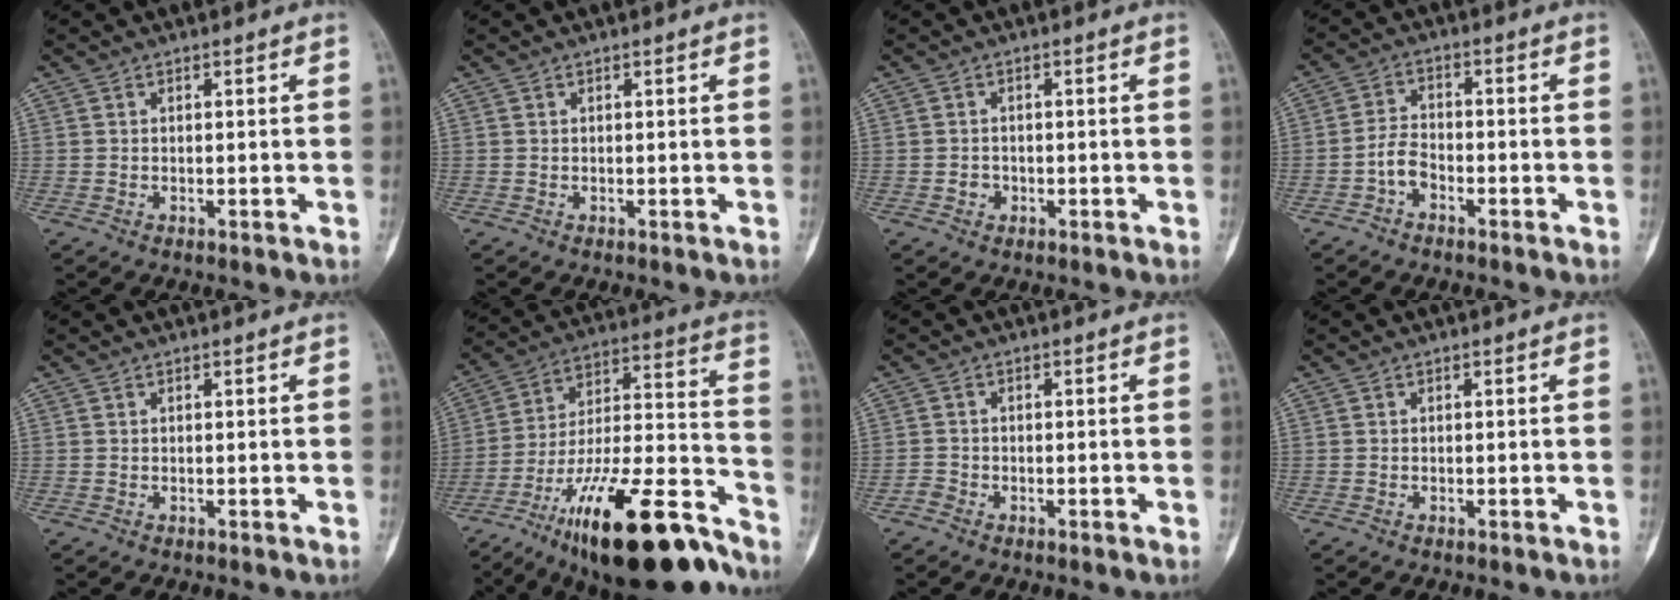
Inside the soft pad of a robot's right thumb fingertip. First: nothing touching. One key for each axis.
{"total": 0.0}
{"total": 2.0, "fx": -0.8, "fy": 1.8, "fz": 0.5, "tx": 0.006, "ty": 0.009, "tz": -0.015}
{"total": 4.5, "fx": -2.4, "fy": 2.8, "fz": 2.5, "tx": -0.036, "ty": 0.025, "tz": -0.051}
{"total": 0.0}
{"total": 28.7, "fx": -19.2, "fy": 8.4, "fz": 19.6, "tx": -0.271, "ty": 0.086, "tz": -0.317}
{"total": 1.7, "fx": -1.2, "fy": 1.1, "fz": 0.3, "tx": 0.001, "ty": 0.004, "tz": -0.030}
{"total": 0.0}